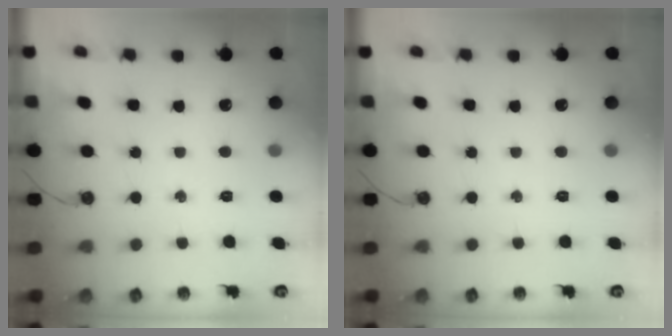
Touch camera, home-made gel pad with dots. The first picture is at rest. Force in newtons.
{"total": 0.0}